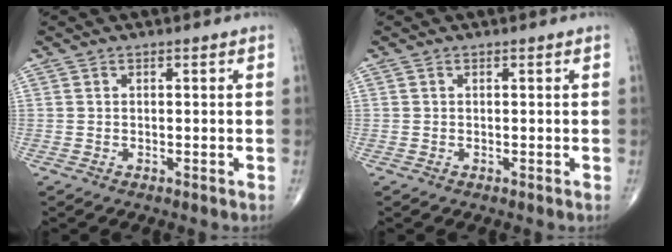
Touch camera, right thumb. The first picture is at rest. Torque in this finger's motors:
{"motor_torque": [0.17, 0.08, 0.19, 0.29, -0.01]}